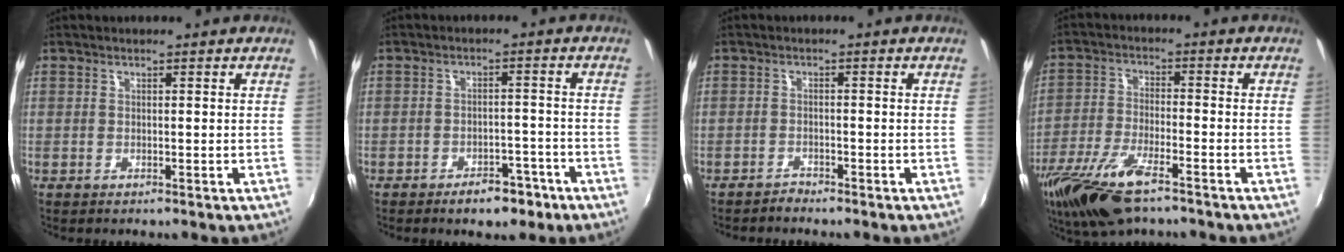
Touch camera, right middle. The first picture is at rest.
{"total": 6.0, "force": [-4.3, 2.9, 3.0], "torque": [-0.057, 0.012, -0.047]}
{"total": 1.7, "force": [-1.7, 0.3, 0.0], "torque": [-0.007, 0.000, -0.035]}
{"total": 14.5, "force": [-10.0, 4.1, 9.7], "torque": [-0.213, -0.041, -0.192]}